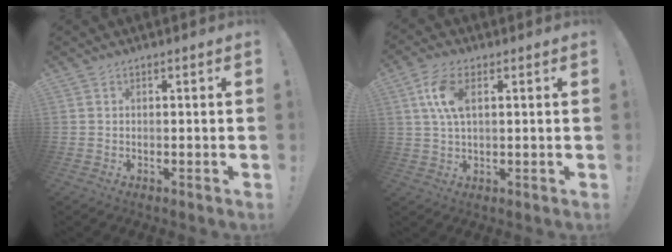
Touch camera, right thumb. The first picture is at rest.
{"total": 8.4, "force": [2.3, 4.4, 6.8], "torque": [-0.143, 0.000, 0.039]}